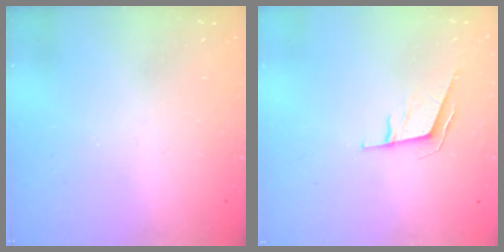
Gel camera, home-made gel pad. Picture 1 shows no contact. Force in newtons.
{"total": 5.8, "press": 5.2, "slide": 2.6}